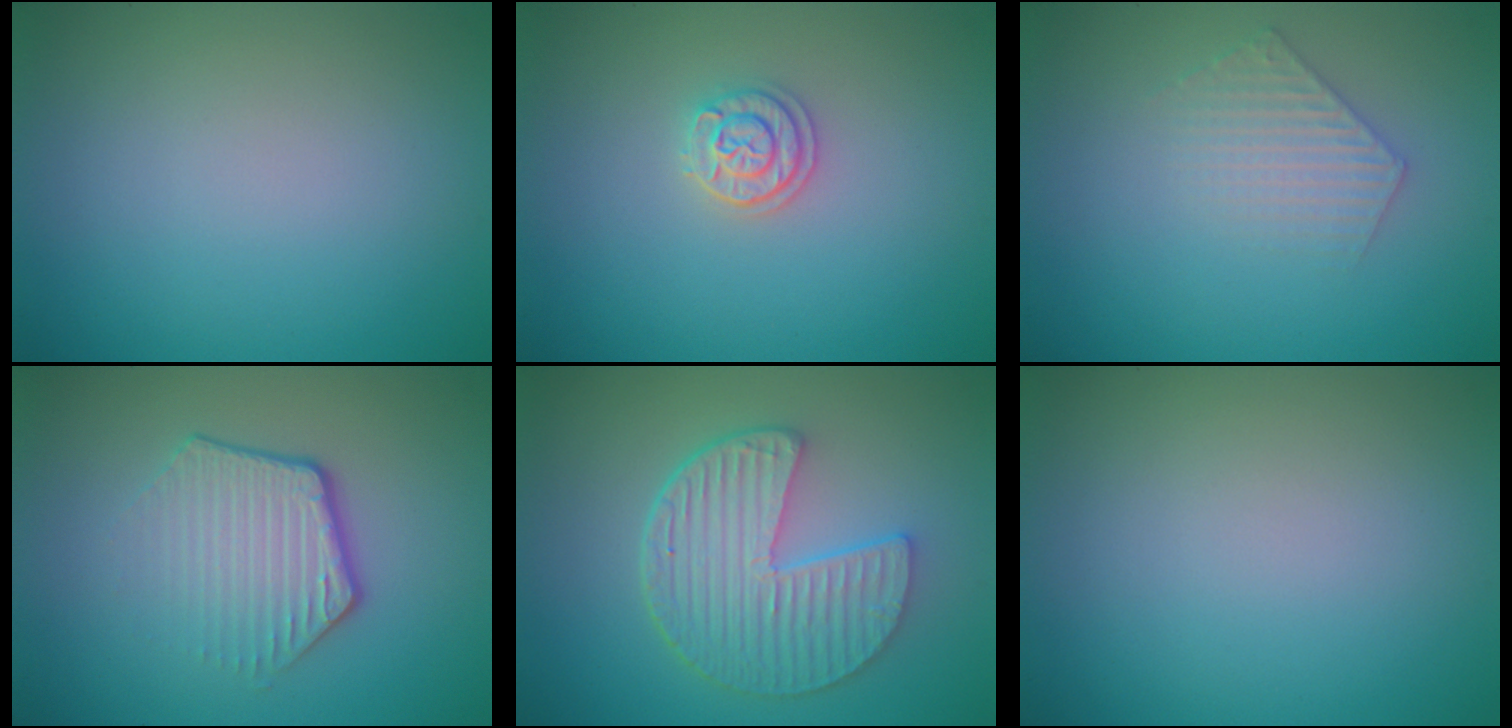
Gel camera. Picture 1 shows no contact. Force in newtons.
{"total": 2.1, "press": 2.0, "slide": 0.6}
{"total": 2.2, "press": 2.1, "slide": 0.4}
{"total": 4.1, "press": 3.0, "slide": 2.9}
{"total": 6.3, "press": 4.6, "slide": 4.3}
{"total": 0.0}